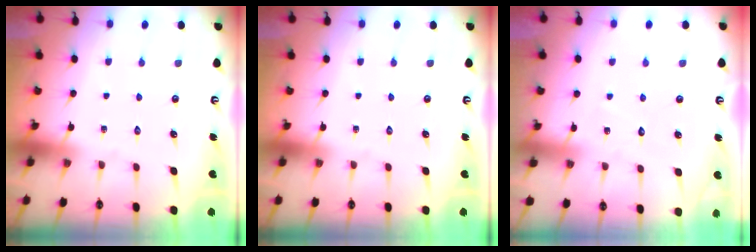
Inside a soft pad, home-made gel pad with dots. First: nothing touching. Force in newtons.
{"total": 0.0}
{"total": 3.6, "press": 3.5, "slide": 0.3}